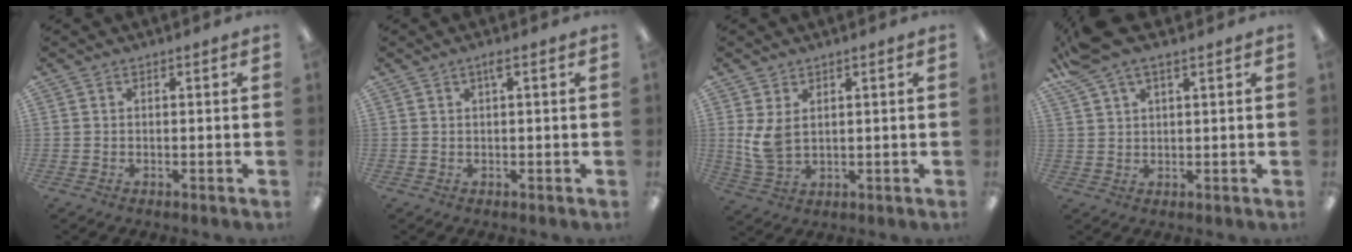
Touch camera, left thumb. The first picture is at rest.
{"total": 2.1, "force": [1.1, 0.5, 1.8], "torque": [-0.031, 0.003, 0.015]}
{"total": 6.4, "force": [1.7, 3.6, 5.0], "torque": [-0.113, -0.002, 0.032]}
{"total": 6.9, "force": [4.8, 2.2, 4.5], "torque": [-0.092, -0.011, 0.092]}